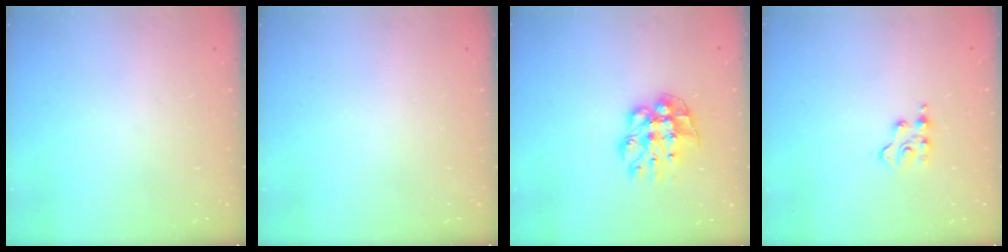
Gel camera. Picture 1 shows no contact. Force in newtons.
{"total": 0.0}
{"total": 10.6, "press": 10.6, "slide": 0.9}
{"total": 4.3, "press": 4.2, "slide": 0.7}